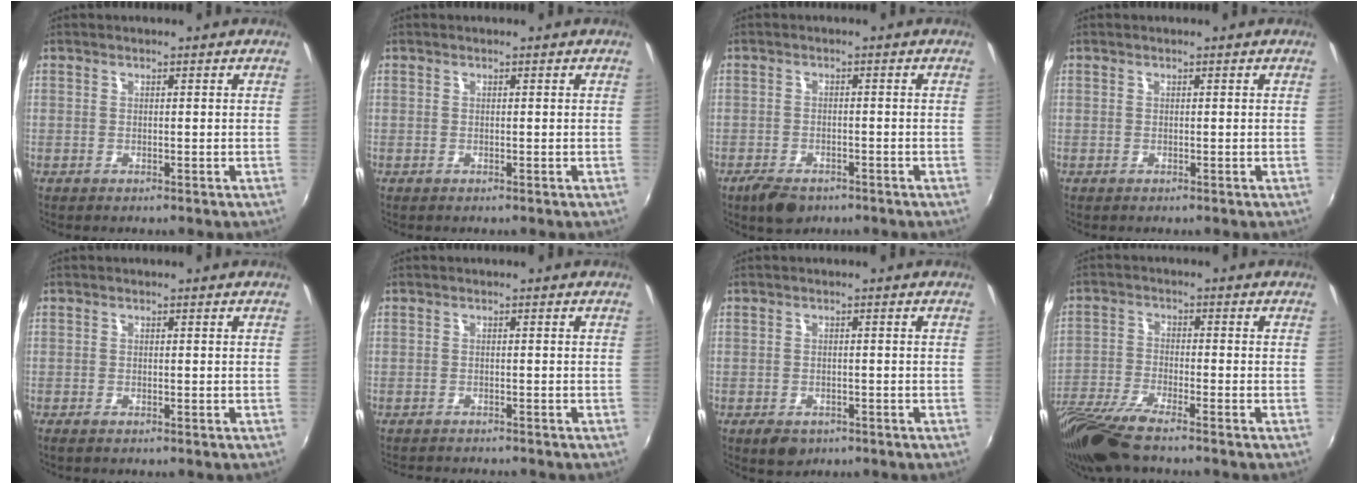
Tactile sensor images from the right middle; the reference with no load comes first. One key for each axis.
{"total": 0.0}
{"total": 5.4, "fx": -3.8, "fy": 2.7, "fz": 2.7, "tx": -0.069, "ty": -0.012, "tz": -0.064}
{"total": 0.0}
{"total": 1.0, "fx": -0.8, "fy": 0.2, "fz": 0.6, "tx": -0.011, "ty": -0.005, "tz": -0.015}
{"total": 3.6, "fx": -3.4, "fy": 0.4, "fz": 1.0, "tx": -0.029, "ty": -0.014, "tz": -0.054}
{"total": 3.7, "fx": -2.2, "fy": 2.4, "fz": 1.8, "tx": -0.038, "ty": -0.009, "tz": -0.032}
{"total": 10.2, "fx": -8.4, "fy": 0.9, "fz": 5.8, "tx": -0.135, "ty": -0.033, "tz": -0.163}